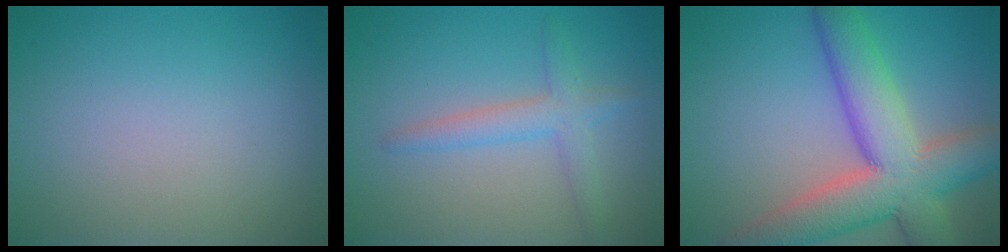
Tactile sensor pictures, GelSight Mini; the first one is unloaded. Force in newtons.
{"total": 2.6, "press": 2.6, "slide": 0.1}
{"total": 10.2, "press": 10.1, "slide": 0.8}